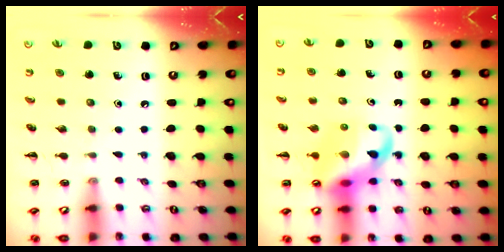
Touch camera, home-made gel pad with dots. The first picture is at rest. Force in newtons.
{"total": 13.6, "press": 13.0, "slide": 3.8}